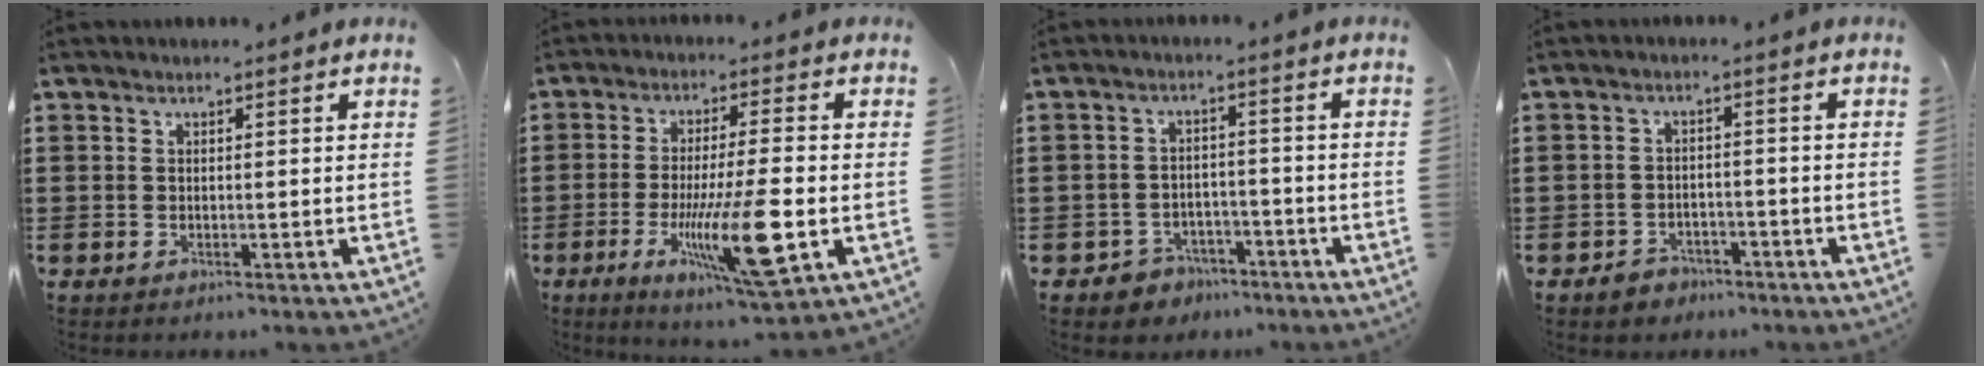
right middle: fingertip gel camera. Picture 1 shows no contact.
{"total": 13.7, "force": [-3.9, 2.3, 12.9], "torque": [-0.244, -0.016, -0.066]}
{"total": 3.3, "force": [-3.0, 1.4, 0.0], "torque": [-0.011, 0.005, -0.064]}
{"total": 2.4, "force": [-2.1, 1.1, 0.1], "torque": [-0.009, 0.004, -0.045]}